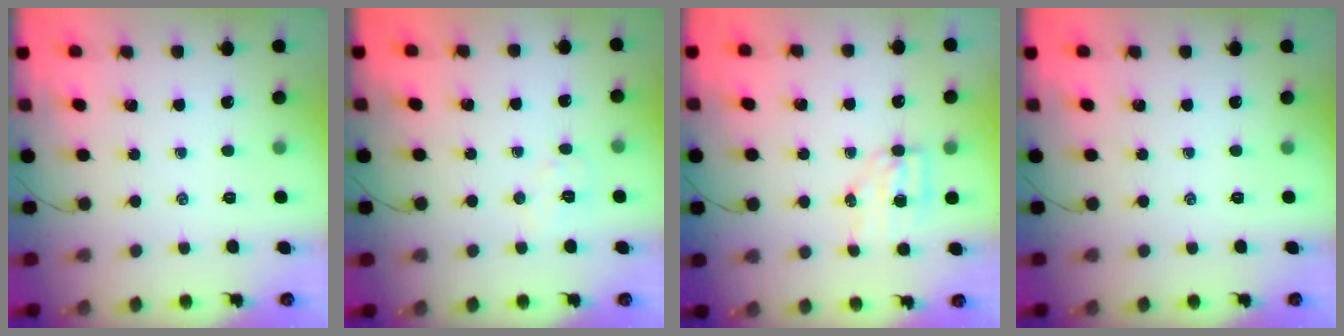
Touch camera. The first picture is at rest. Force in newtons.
{"total": 4.0, "press": 3.9, "slide": 0.9}
{"total": 5.0, "press": 4.9, "slide": 0.6}
{"total": 0.0}